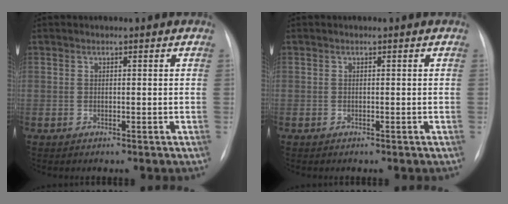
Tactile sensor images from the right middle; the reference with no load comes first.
{"total": 0.5, "force": [-0.4, 0.2, 0.2], "torque": [-0.004, -0.001, -0.003]}